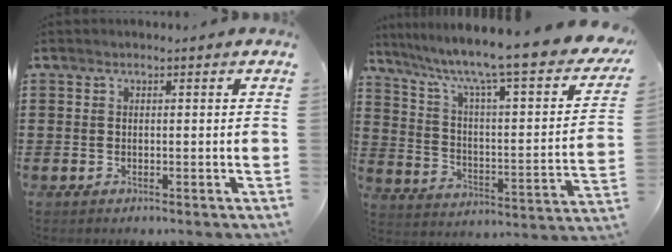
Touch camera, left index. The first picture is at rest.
{"total": 9.2, "force": [7.0, 0.3, 5.9], "torque": [-0.135, -0.061, 0.105]}